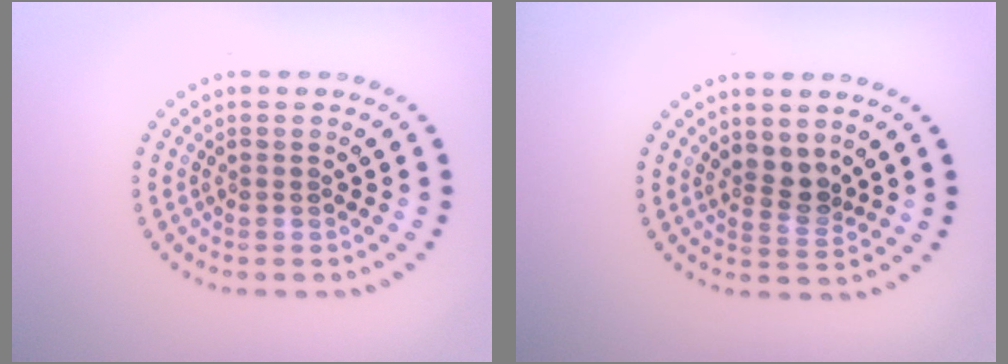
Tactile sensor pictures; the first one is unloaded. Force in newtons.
{"total": 2.3, "press": 1.8, "slide": 1.5}